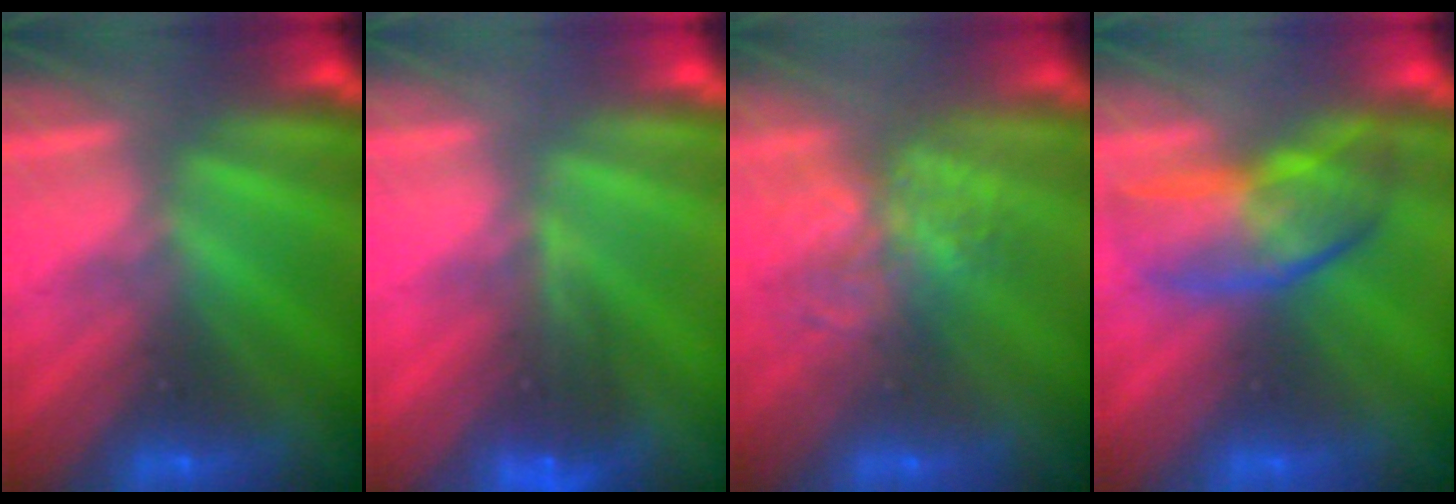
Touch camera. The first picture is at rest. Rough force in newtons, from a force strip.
{"total": 4.8}
{"total": 7.4}
{"total": 2.7}